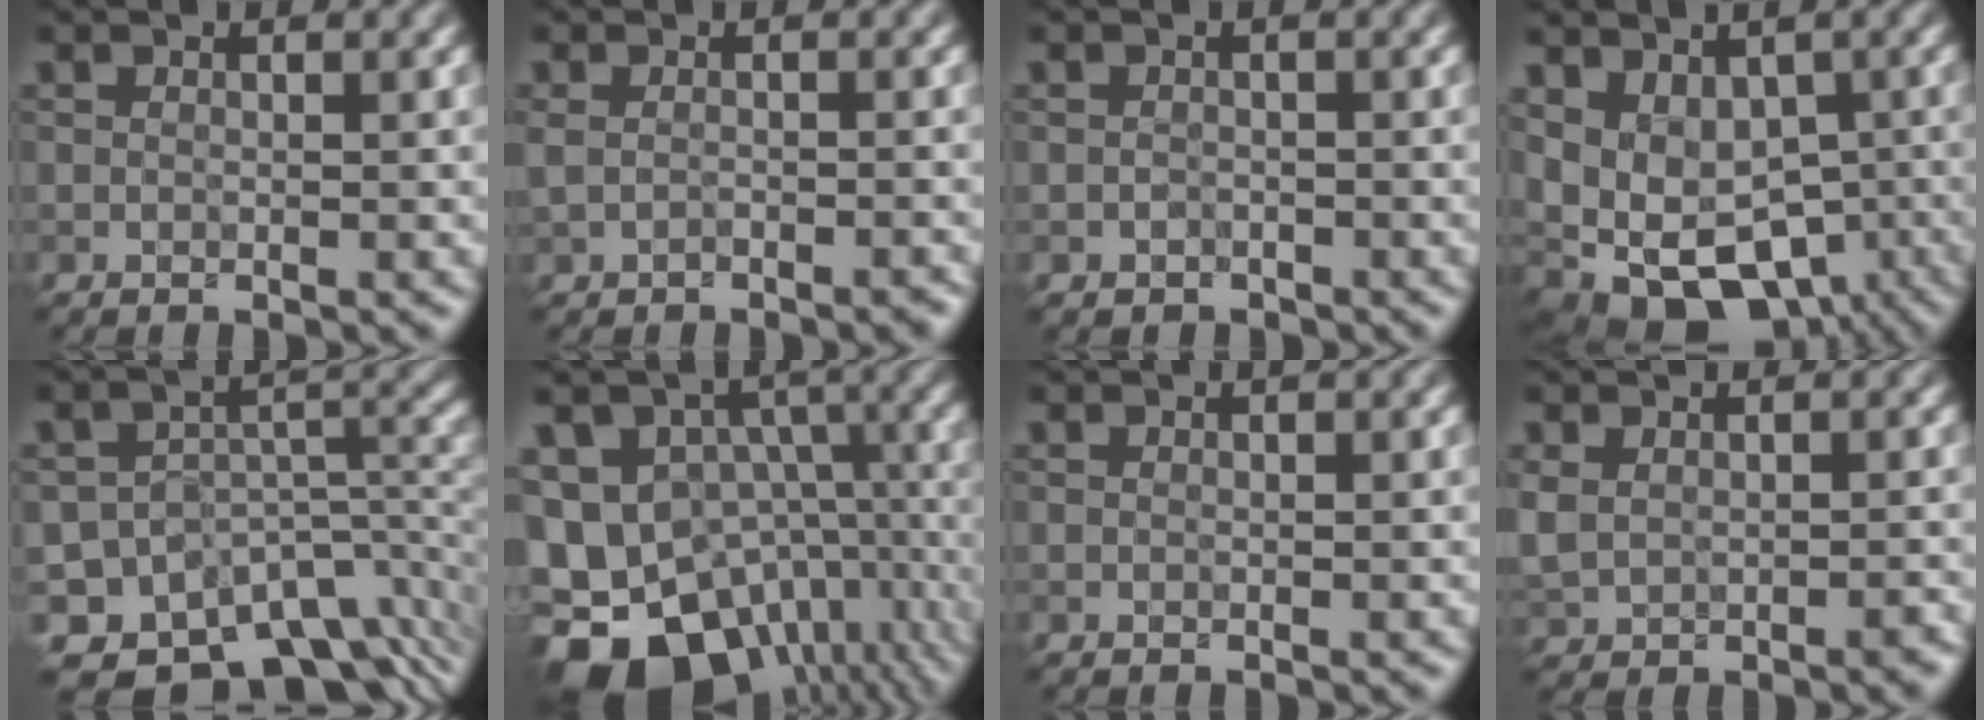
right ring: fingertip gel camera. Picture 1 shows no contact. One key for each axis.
{"total": 1.3, "fx": -0.8, "fy": 0.6, "fz": 0.8, "tx": -0.021, "ty": -0.002, "tz": -0.016}
{"total": 0.9, "fx": -0.6, "fy": 0.6, "fz": 0.0, "tx": 0.006, "ty": 0.000, "tz": -0.010}
{"total": 13.3, "fx": -5.5, "fy": 9.2, "fz": 7.9, "tx": -0.135, "ty": -0.028, "tz": -0.048}
{"total": 10.8, "fx": -8.2, "fy": 5.4, "fz": 4.4, "tx": -0.053, "ty": 0.005, "tz": -0.108}
{"total": 17.0, "fx": -6.7, "fy": 13.0, "fz": 8.8, "tx": -0.174, "ty": -0.024, "tz": -0.078}
{"total": 0.0}
{"total": 2.6, "fx": -0.2, "fy": 2.0, "fz": 1.7, "tx": -0.037, "ty": -0.011, "tz": 0.003}